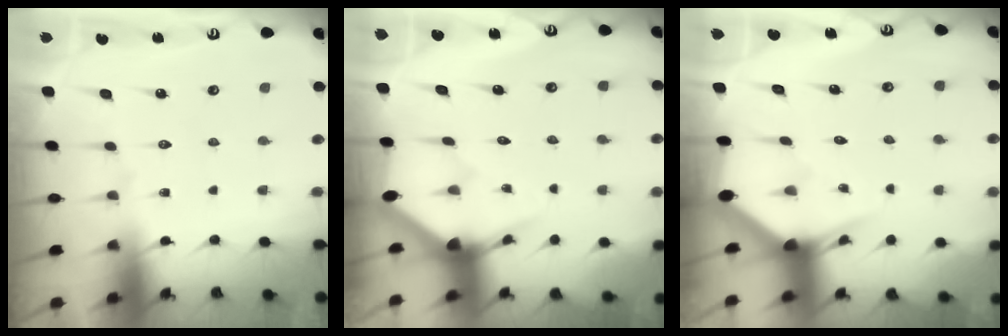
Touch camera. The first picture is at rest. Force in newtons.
{"total": 3.5, "press": 3.5, "slide": 0.1}
{"total": 2.9, "press": 2.9, "slide": 0.2}